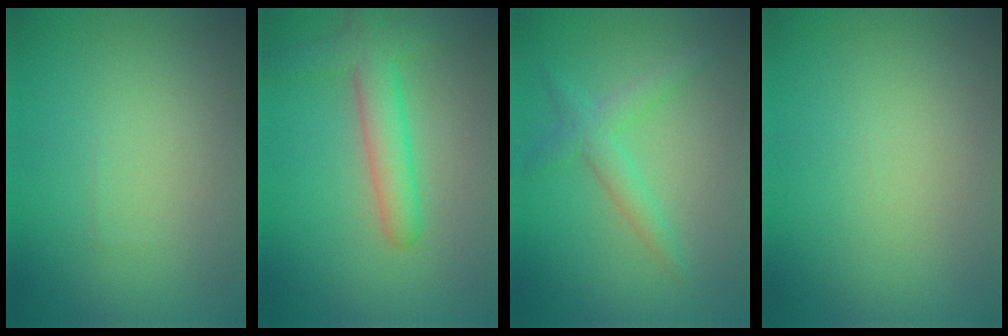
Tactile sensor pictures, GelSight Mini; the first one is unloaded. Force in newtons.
{"total": 4.4, "press": 4.4, "slide": 0.2}
{"total": 2.4, "press": 2.4, "slide": 0.2}
{"total": 0.0}